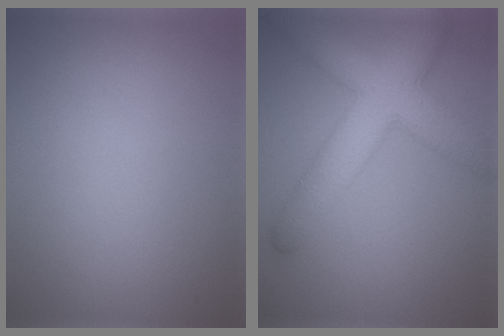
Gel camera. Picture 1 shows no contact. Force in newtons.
{"total": 8.2, "press": 8.2, "slide": 0.3}